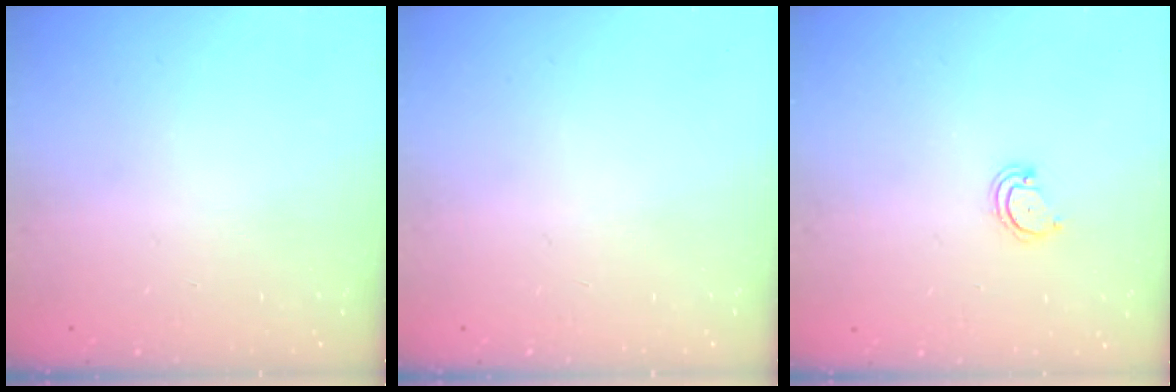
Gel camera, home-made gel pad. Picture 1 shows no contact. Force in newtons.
{"total": 0.0}
{"total": 2.5, "press": 2.5, "slide": 0.2}